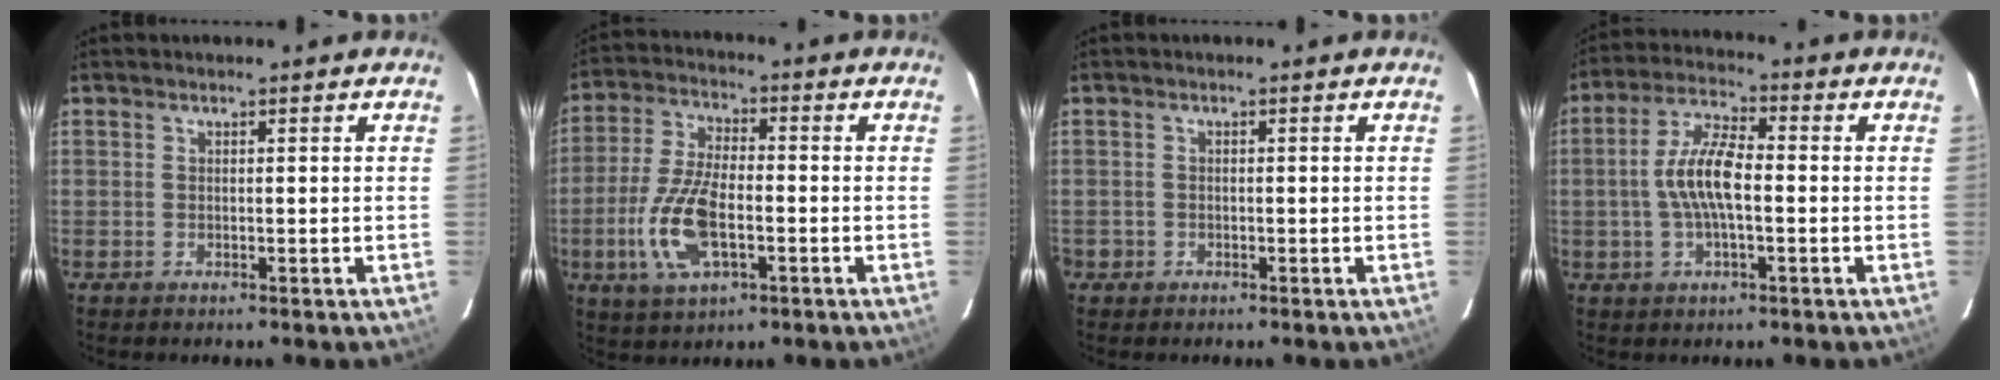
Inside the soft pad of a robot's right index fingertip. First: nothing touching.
{"total": 12.2, "force": [-3.6, 5.2, 10.4], "torque": [-0.227, -0.003, -0.068]}
{"total": 1.3, "force": [-0.7, 1.0, 0.0], "torque": [-0.003, 0.002, -0.010]}
{"total": 8.9, "force": [-1.0, 3.0, 8.4], "torque": [-0.169, 0.011, -0.021]}